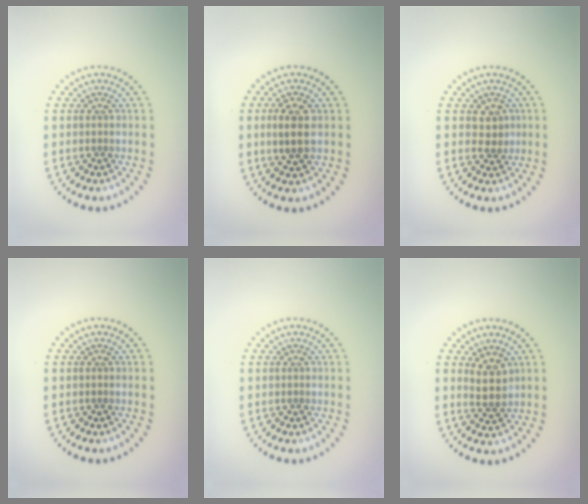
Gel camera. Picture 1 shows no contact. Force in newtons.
{"total": 2.9, "press": 2.9, "slide": 0.4}
{"total": 1.8, "press": 1.7, "slide": 0.8}
{"total": 0.0}
{"total": 0.0}
{"total": 2.6, "press": 2.3, "slide": 1.3}